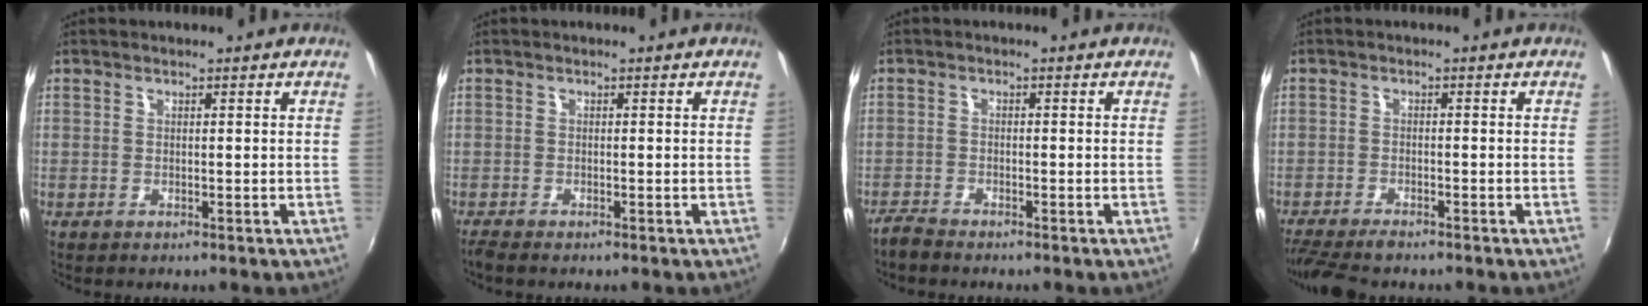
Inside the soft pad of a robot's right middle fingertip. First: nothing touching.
{"total": 1.3, "force": [-1.2, 0.0, 0.7], "torque": [-0.015, -0.006, -0.023]}
{"total": 2.3, "force": [-2.2, 0.2, 0.5], "torque": [-0.020, -0.008, -0.047]}
{"total": 7.5, "force": [-6.5, 1.3, 3.6], "torque": [-0.092, -0.029, -0.114]}